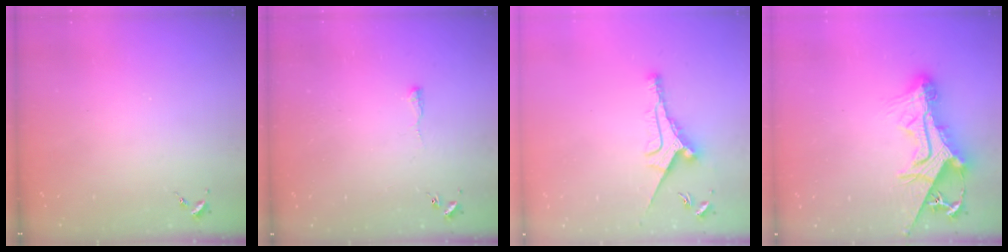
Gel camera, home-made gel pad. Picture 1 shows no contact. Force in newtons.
{"total": 2.8, "press": 2.7, "slide": 0.6}
{"total": 10.3, "press": 10.3, "slide": 0.2}
{"total": 17.0, "press": 16.9, "slide": 1.8}